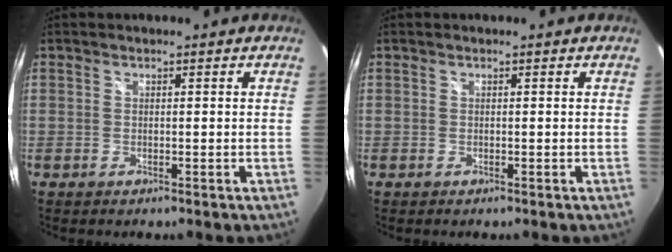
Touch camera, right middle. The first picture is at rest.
{"total": 0.0}